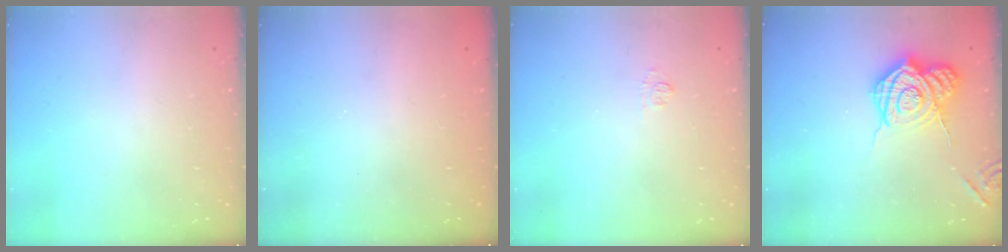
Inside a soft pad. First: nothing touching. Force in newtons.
{"total": 2.4, "press": 2.3, "slide": 0.8}
{"total": 4.0, "press": 4.0, "slide": 0.5}
{"total": 16.2, "press": 16.2, "slide": 1.1}